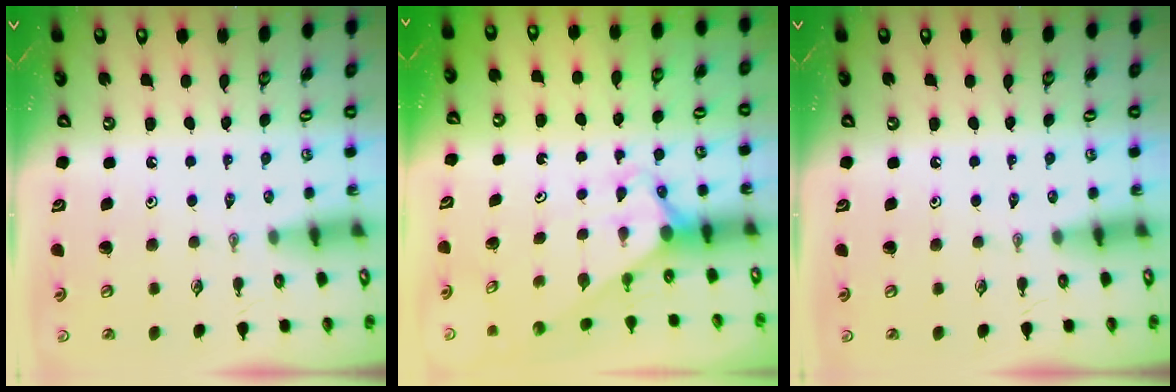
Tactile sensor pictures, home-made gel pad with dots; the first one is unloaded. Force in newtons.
{"total": 3.0, "press": 3.0, "slide": 0.0}
{"total": 0.0}